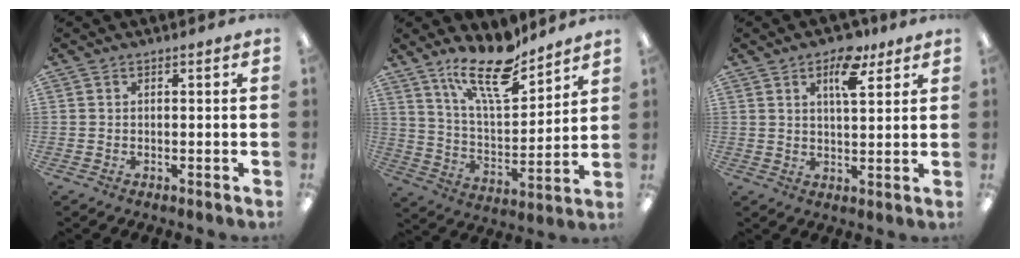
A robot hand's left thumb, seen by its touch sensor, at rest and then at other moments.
{"total": 17.0, "force": [12.9, 5.5, 9.6], "torque": [-0.162, -0.078, 0.220]}
{"total": 8.4, "force": [4.9, 3.7, 5.7], "torque": [-0.067, -0.023, 0.076]}